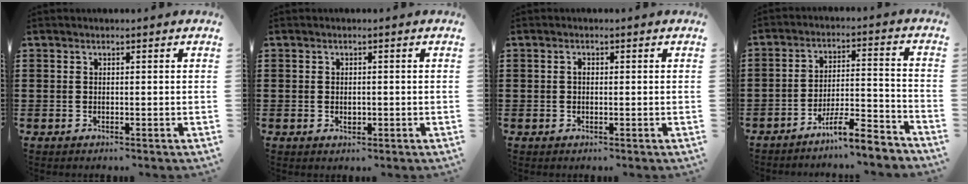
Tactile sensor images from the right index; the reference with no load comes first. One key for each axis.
{"total": 1.1, "fx": -0.1, "fy": 0.7, "fz": 0.9, "tx": -0.018, "ty": 0.002, "tz": -0.003}
{"total": 0.8, "fx": 0.0, "fy": 0.4, "fz": 0.7, "tx": -0.015, "ty": -0.002, "tz": 0.001}
{"total": 7.6, "fx": -6.6, "fy": 0.5, "fz": 3.6, "tx": -0.053, "ty": 0.010, "tz": -0.123}